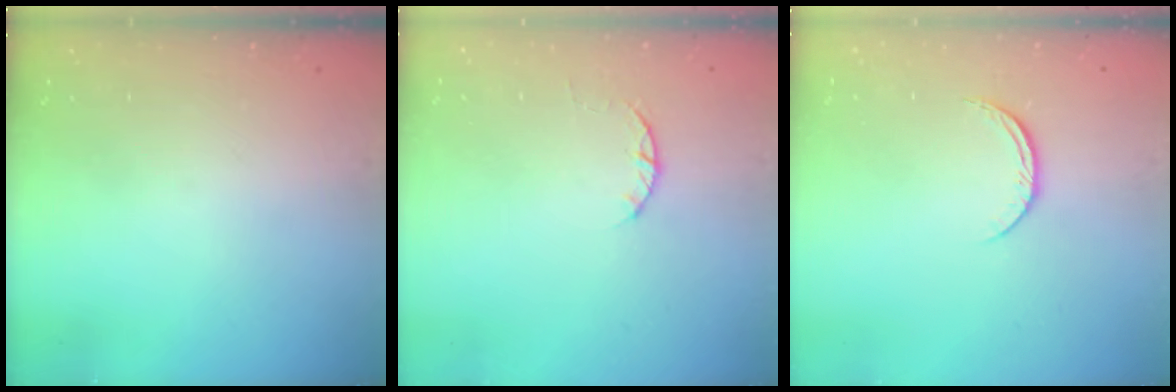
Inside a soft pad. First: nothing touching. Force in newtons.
{"total": 2.3, "press": 2.3, "slide": 0.4}
{"total": 6.5, "press": 6.5, "slide": 0.7}